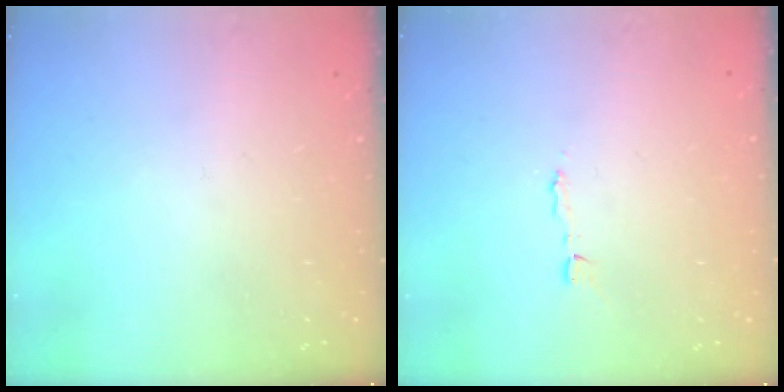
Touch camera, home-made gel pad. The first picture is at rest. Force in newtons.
{"total": 2.1, "press": 2.1, "slide": 0.0}